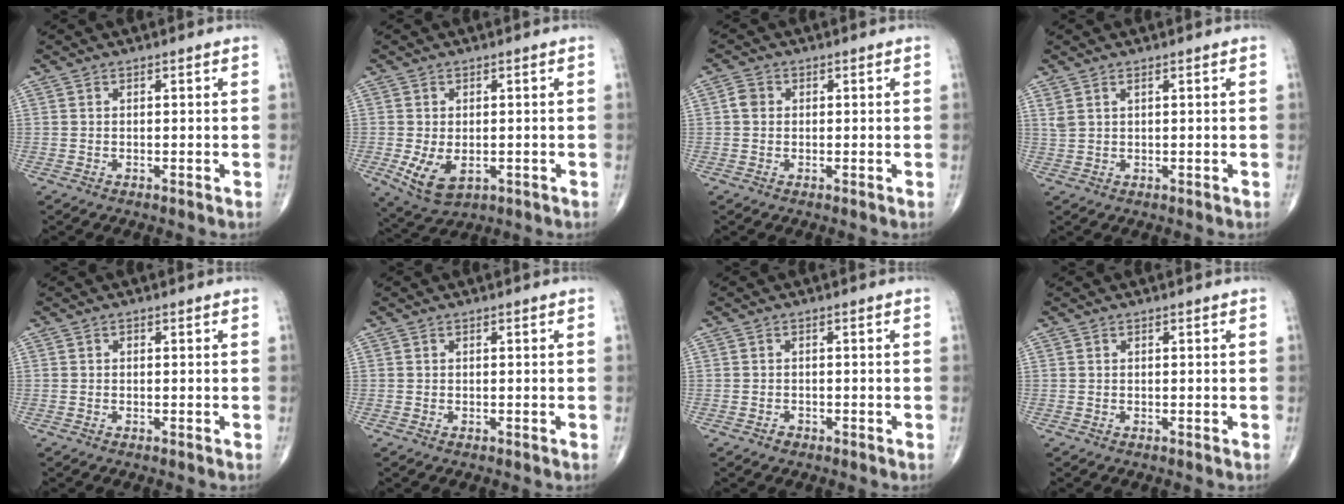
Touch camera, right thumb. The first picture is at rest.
{"total": 7.0, "force": [-1.6, 4.2, 5.3], "torque": [-0.096, -0.012, -0.014]}
{"total": 2.2, "force": [0.1, 1.9, 1.1], "torque": [-0.015, 0.006, -0.001]}
{"total": 1.8, "force": [1.1, 0.6, 1.3], "torque": [-0.032, 0.004, 0.030]}
{"total": 0.0}
{"total": 0.0}
{"total": 1.0, "force": [-0.7, 0.7, 0.2], "torque": [-0.001, 0.004, -0.013]}
{"total": 0.0}